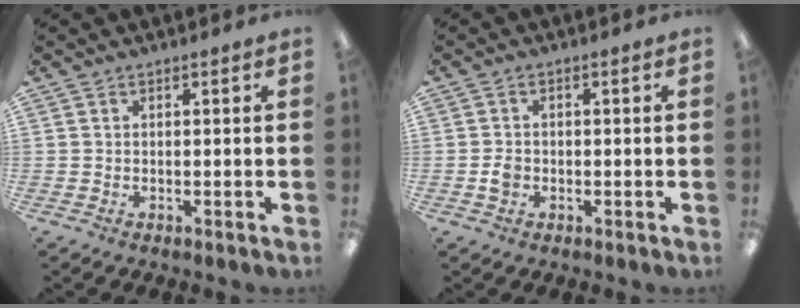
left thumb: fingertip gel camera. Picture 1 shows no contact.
{"total": 2.3, "force": [-0.4, 1.8, 1.5], "torque": [-0.026, 0.005, -0.008]}